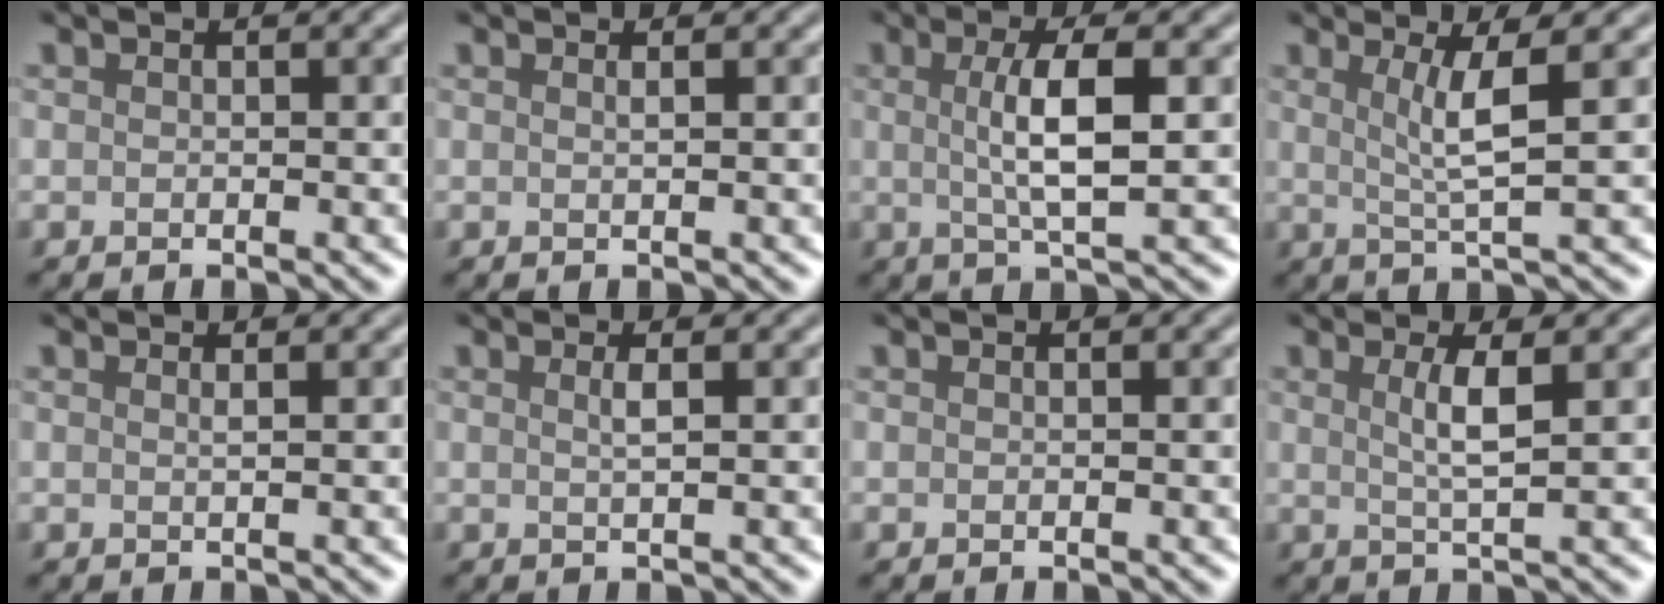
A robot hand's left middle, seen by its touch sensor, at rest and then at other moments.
{"total": 0.7, "force": [0.3, 0.3, 0.5], "torque": [-0.002, -0.002, 0.001]}
{"total": 4.7, "force": [0.4, 1.0, 4.5], "torque": [-0.084, 0.003, 0.009]}
{"total": 3.9, "force": [0.9, 0.5, 3.7], "torque": [-0.067, -0.003, 0.021]}
{"total": 0.8, "force": [0.3, 0.3, 0.6], "torque": [-0.002, -0.003, 0.001]}
{"total": 1.2, "force": [0.3, 0.4, 1.1], "torque": [-0.015, 0.002, 0.003]}
{"total": 0.0}
{"total": 2.9, "force": [0.6, 0.6, 2.8], "torque": [-0.050, -0.003, 0.011]}